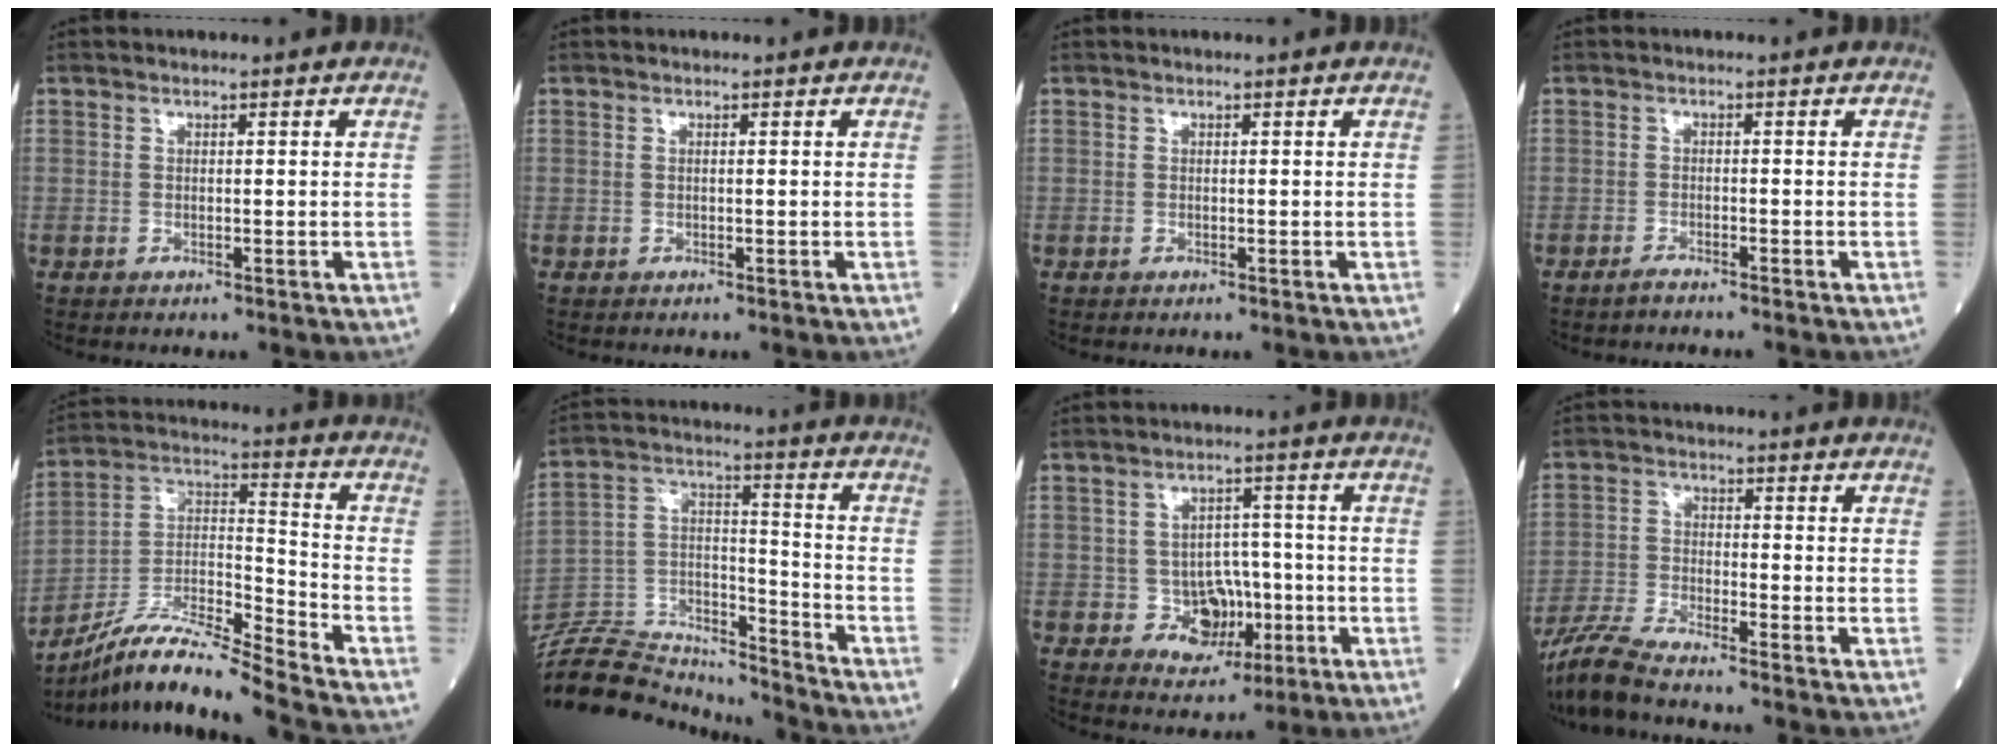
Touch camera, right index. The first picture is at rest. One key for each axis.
{"total": 0.0}
{"total": 0.0}
{"total": 1.9, "fx": -1.8, "fy": -0.1, "fz": 0.7, "tx": -0.017, "ty": -0.001, "tz": -0.026}
{"total": 14.8, "fx": -13.3, "fy": -0.9, "fz": 6.6, "tx": -0.122, "ty": 0.014, "tz": -0.241}
{"total": 22.7, "fx": -21.7, "fy": 4.6, "fz": 4.9, "tx": -0.140, "ty": 0.020, "tz": -0.356}
{"total": 6.5, "fx": -1.7, "fy": 5.3, "fz": 3.3, "tx": -0.040, "ty": 0.013, "tz": -0.018}
{"total": 7.4, "fx": -6.7, "fy": -0.5, "fz": 3.0, "tx": -0.064, "ty": -0.027, "tz": -0.132}